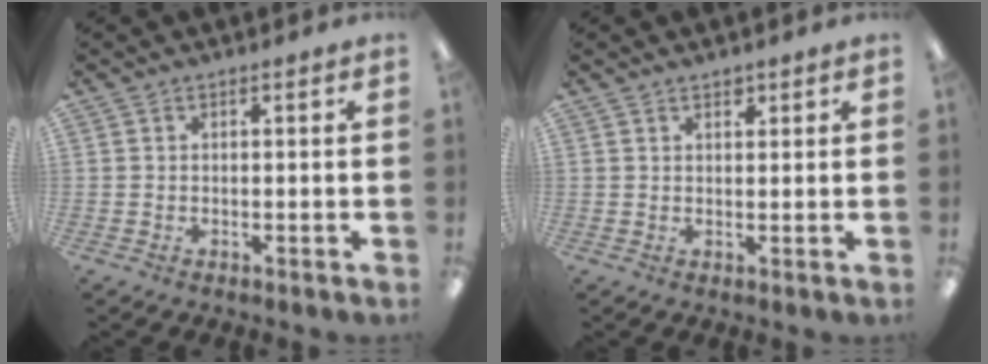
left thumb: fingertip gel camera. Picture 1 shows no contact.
{"total": 1.8, "force": [1.4, 0.9, 0.8], "torque": [-0.008, -0.003, 0.024]}